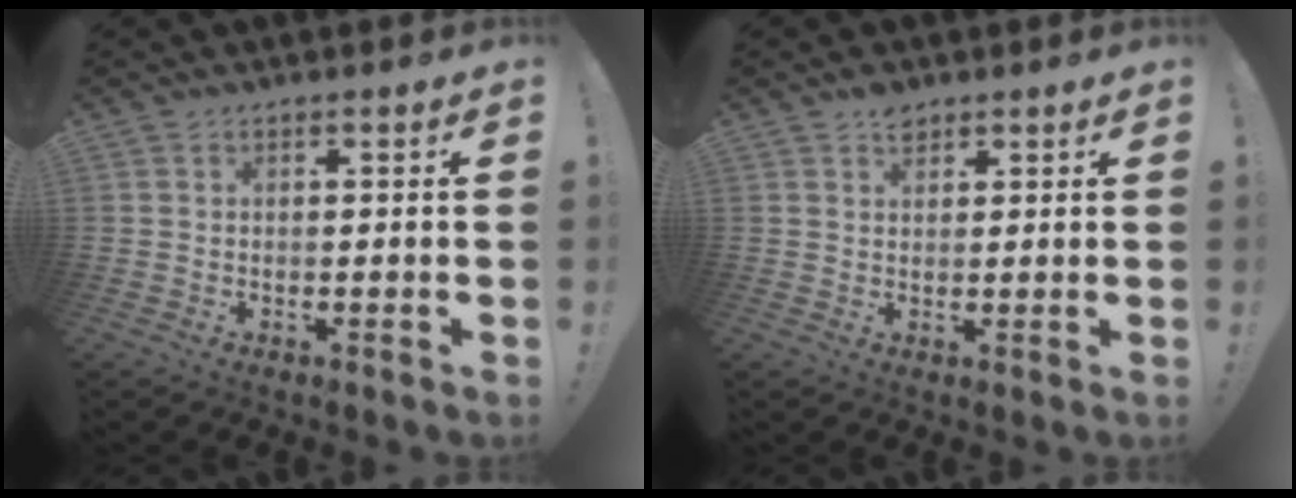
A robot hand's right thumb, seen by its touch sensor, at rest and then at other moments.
{"total": 3.2, "force": [2.4, 1.8, 1.0], "torque": [-0.002, -0.012, 0.042]}